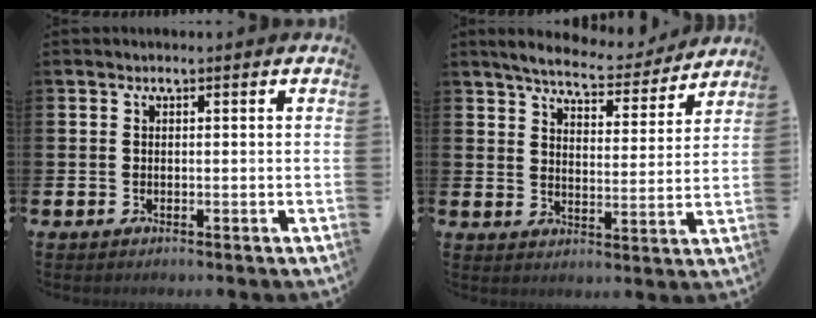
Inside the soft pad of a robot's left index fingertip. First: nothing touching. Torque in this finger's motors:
{"motor_torque": [0.70, -0.68, 0.15, 0.05]}